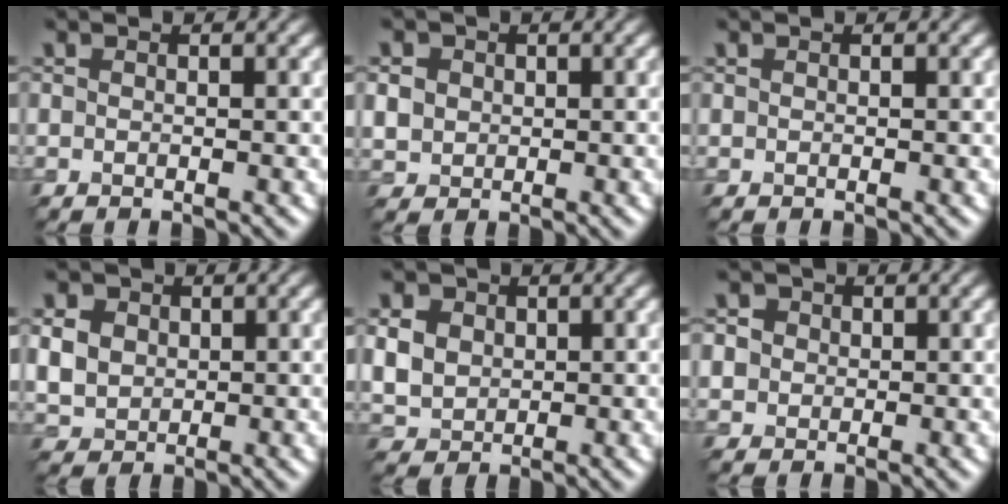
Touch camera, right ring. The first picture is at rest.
{"total": 2.8, "force": [0.6, 2.5, 1.2], "torque": [-0.043, 0.004, 0.016]}
{"total": 0.0}
{"total": 5.2, "force": [1.2, 4.3, 2.7], "torque": [-0.086, 0.012, 0.016]}
{"total": 5.8, "force": [1.4, 4.8, 3.0], "torque": [-0.092, 0.017, 0.019]}
{"total": 3.9, "force": [1.4, 3.2, 1.6], "torque": [-0.039, 0.015, 0.011]}